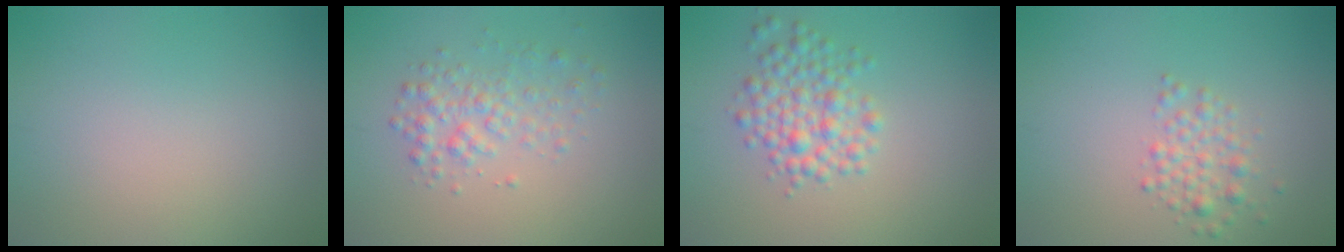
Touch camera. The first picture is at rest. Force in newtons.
{"total": 2.5, "press": 2.5, "slide": 0.1}
{"total": 3.6, "press": 3.6, "slide": 0.0}
{"total": 2.1, "press": 2.1, "slide": 0.0}